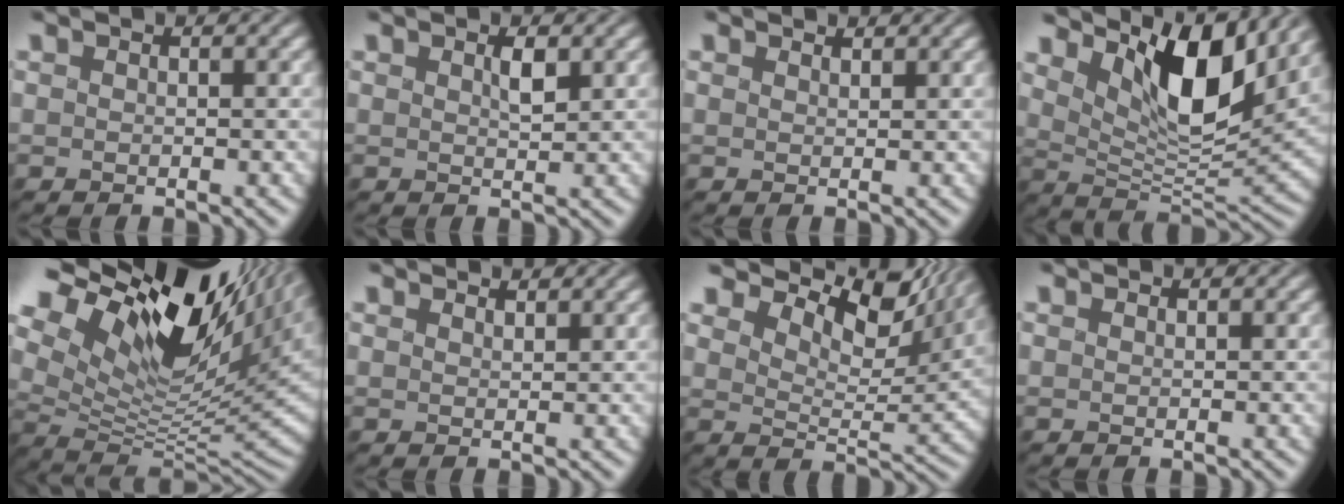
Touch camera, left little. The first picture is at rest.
{"total": 1.3, "force": [0.4, 0.4, 1.2], "torque": [-0.021, -0.001, 0.007]}
{"total": 1.0, "force": [1.0, 0.1, 0.1], "torque": [-0.006, 0.003, 0.017]}
{"total": 9.1, "force": [4.4, 3.9, 6.9], "torque": [-0.114, -0.009, 0.074]}
{"total": 17.5, "force": [8.3, 8.7, 12.7], "torque": [-0.225, 0.025, 0.151]}
{"total": 1.4, "force": [1.4, 0.1, 0.3], "torque": [-0.008, 0.004, 0.020]}
{"total": 10.9, "force": [7.9, 4.2, 6.2], "torque": [-0.108, 0.001, 0.113]}
{"total": 0.0}